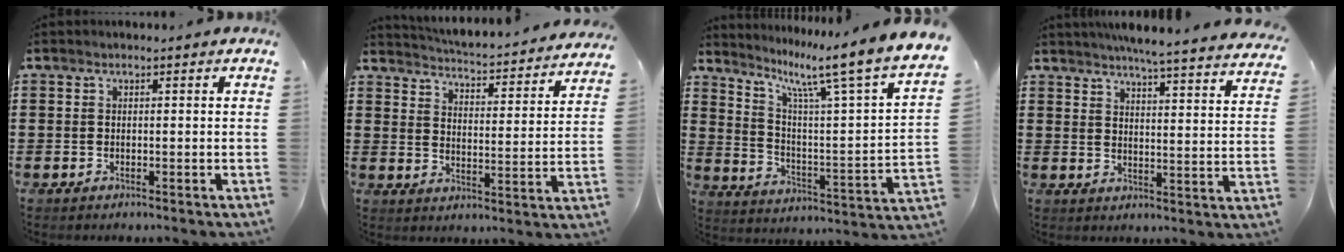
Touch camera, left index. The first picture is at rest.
{"total": 3.7, "force": [3.7, -0.4, 0.3], "torque": [-0.029, -0.038, 0.054]}
{"total": 9.3, "force": [7.0, -0.3, 6.1], "torque": [-0.122, -0.065, 0.096]}
{"total": 5.2, "force": [4.9, -0.6, 1.6], "torque": [-0.043, -0.035, 0.081]}